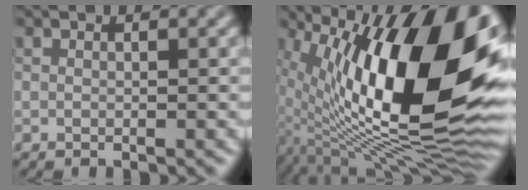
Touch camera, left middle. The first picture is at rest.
{"total": 18.6, "force": [3.3, 7.5, 16.7], "torque": [-0.266, 0.007, 0.056]}